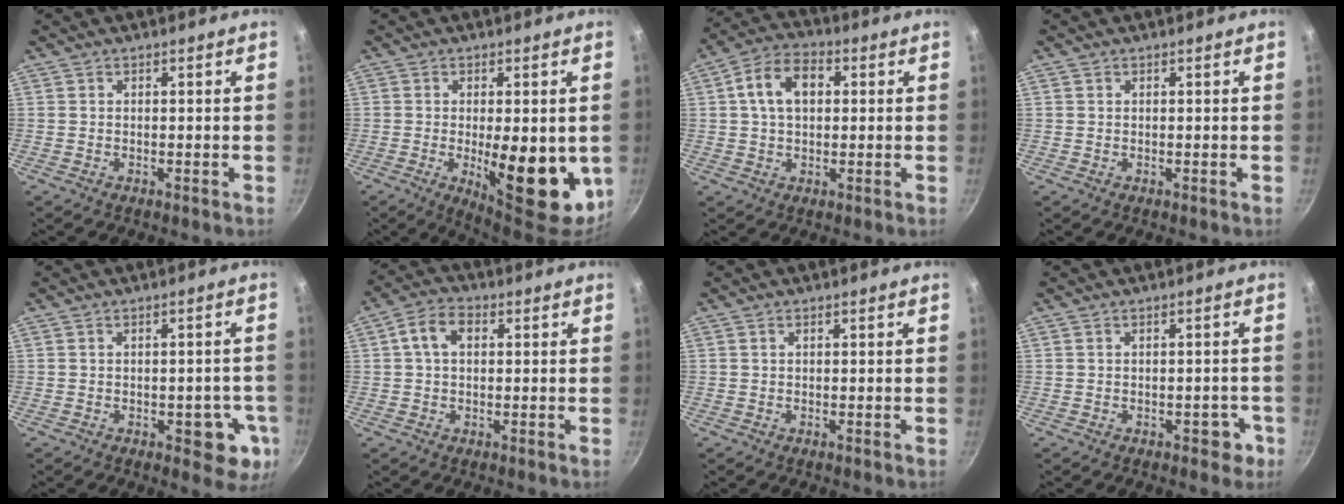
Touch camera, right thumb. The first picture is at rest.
{"total": 15.6, "force": [-2.5, 5.9, 14.2], "torque": [-0.174, -0.013, -0.019]}
{"total": 9.9, "force": [1.9, 6.5, 7.2], "torque": [-0.107, 0.020, 0.020]}
{"total": 0.0}
{"total": 7.7, "force": [-2.2, 4.0, 6.2], "torque": [-0.036, 0.006, -0.025]}
{"total": 6.2, "force": [1.3, 4.1, 4.4], "torque": [-0.074, 0.015, 0.014]}
{"total": 0.5, "force": [0.2, 0.2, 0.5], "torque": [-0.007, 0.003, 0.002]}
{"total": 3.2, "force": [-1.5, 1.9, 2.0], "torque": [0.003, 0.021, -0.009]}